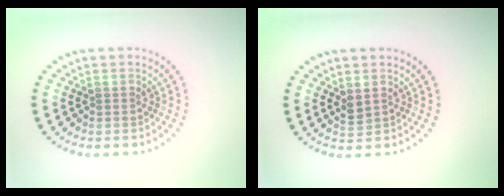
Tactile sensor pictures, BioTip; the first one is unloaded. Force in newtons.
{"total": 1.0, "press": 0.9, "slide": 0.4}